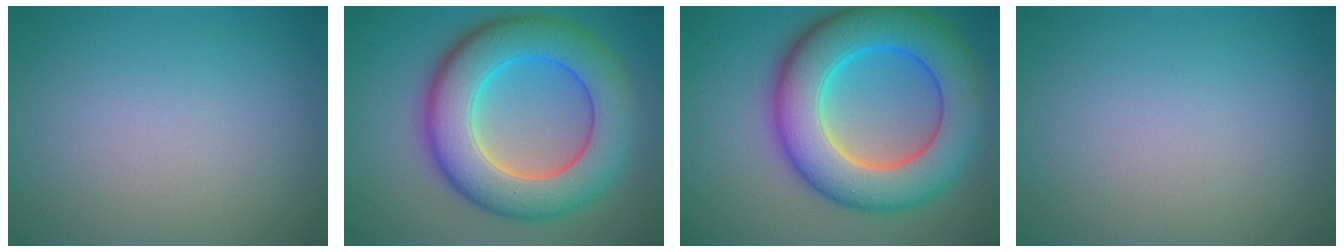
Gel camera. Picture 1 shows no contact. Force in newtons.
{"total": 10.6, "press": 10.6, "slide": 0.1}
{"total": 11.6, "press": 11.6, "slide": 0.3}
{"total": 0.0}